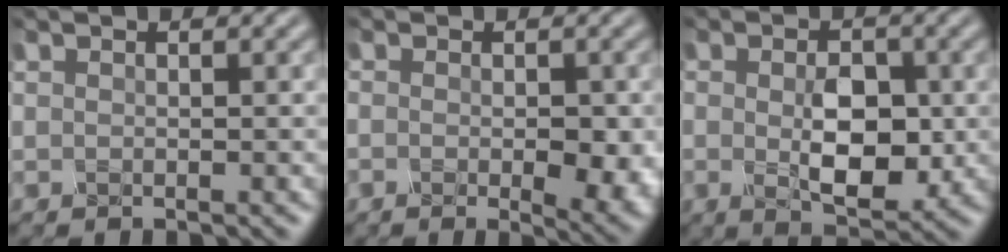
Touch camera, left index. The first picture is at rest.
{"total": 4.4, "force": [-1.0, 1.6, 4.0], "torque": [-0.059, -0.011, -0.010]}
{"total": 5.4, "force": [-0.8, 3.0, 4.4], "torque": [-0.073, -0.010, -0.012]}